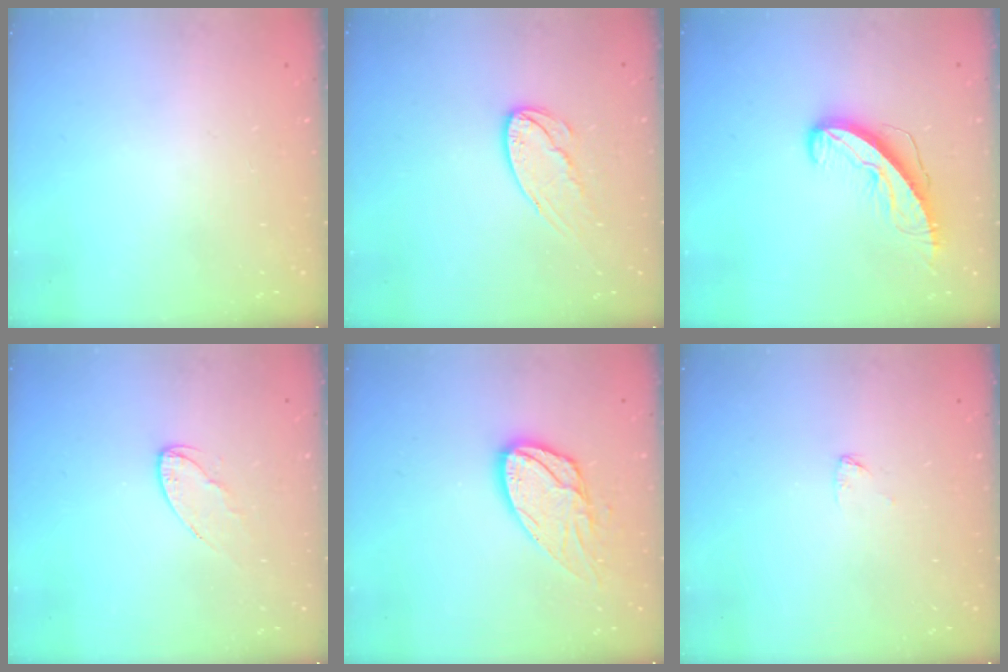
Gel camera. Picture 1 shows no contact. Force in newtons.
{"total": 10.4, "press": 10.4, "slide": 0.8}
{"total": 8.7, "press": 8.7, "slide": 0.5}
{"total": 5.7, "press": 5.7, "slide": 0.5}
{"total": 12.7, "press": 12.7, "slide": 1.3}
{"total": 2.6, "press": 2.6, "slide": 0.2}